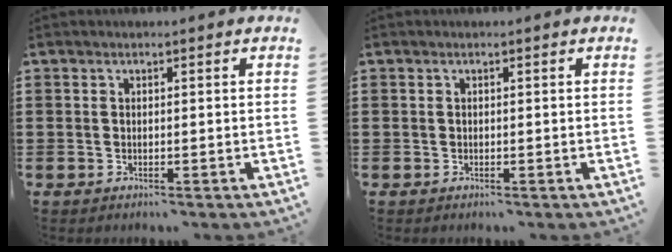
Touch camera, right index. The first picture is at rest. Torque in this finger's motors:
{"motor_torque": [0.09, 0.26, 0.04, 0.01]}